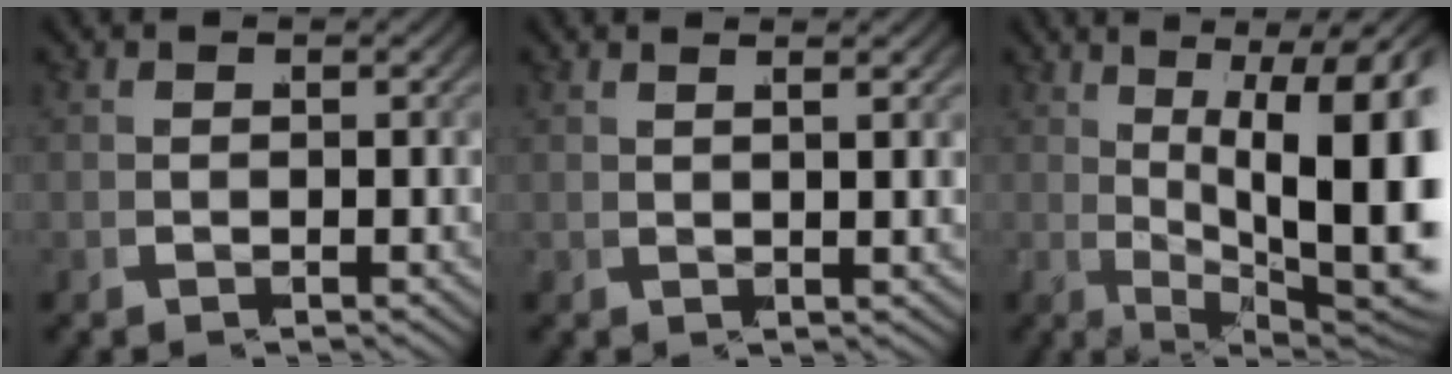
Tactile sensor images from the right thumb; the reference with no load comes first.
{"total": 1.7, "force": [1.0, 0.3, 1.4], "torque": [-0.031, -0.002, 0.028]}
{"total": 16.0, "force": [0.3, 8.3, 13.7], "torque": [-0.198, -0.036, 0.029]}